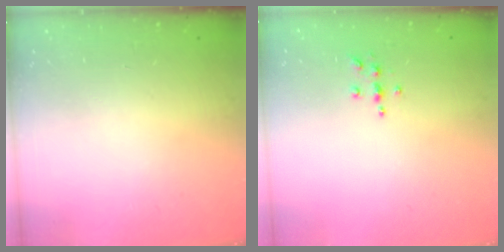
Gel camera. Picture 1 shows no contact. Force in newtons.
{"total": 4.6, "press": 4.6, "slide": 0.5}